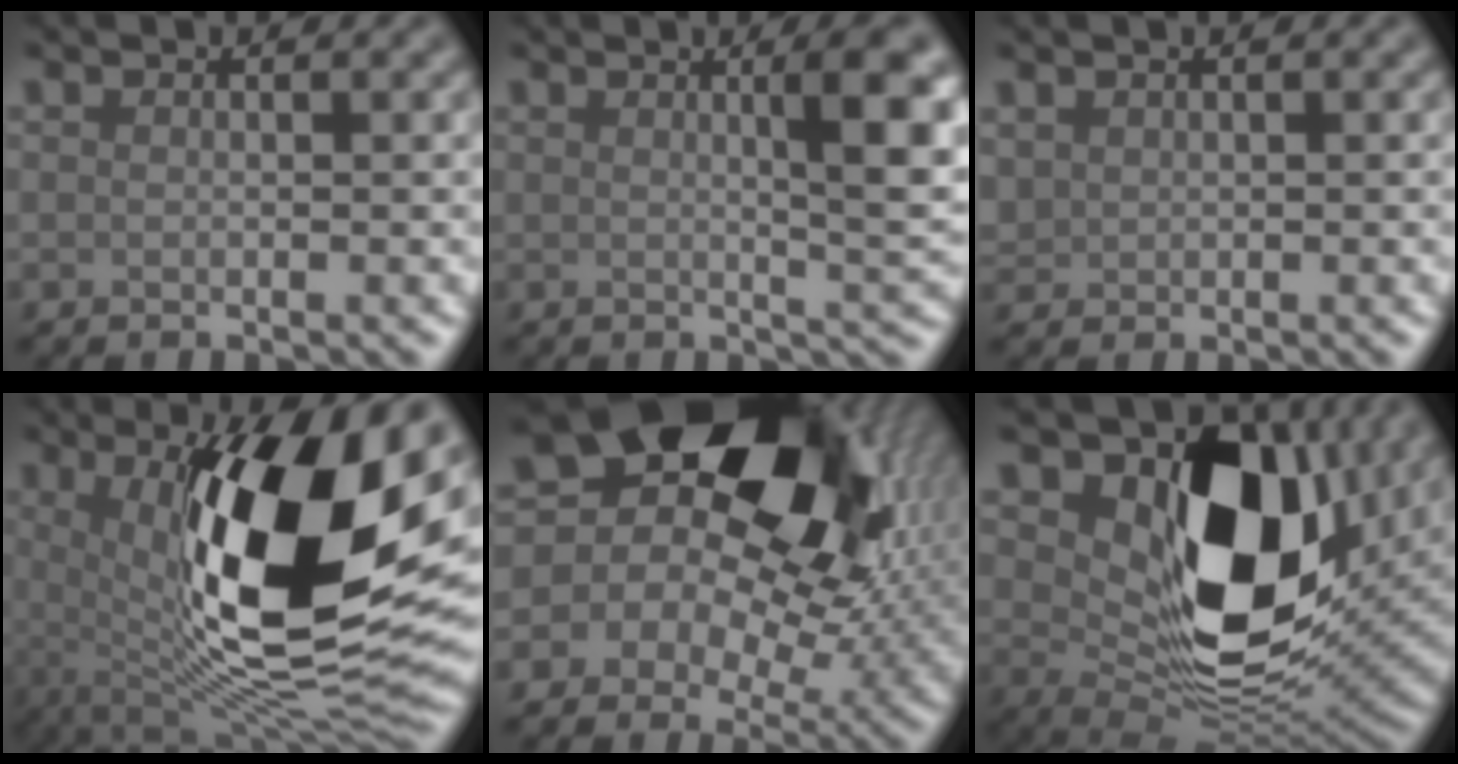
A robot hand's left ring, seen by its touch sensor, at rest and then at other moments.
{"total": 4.5, "force": [0.9, 0.7, 4.4], "torque": [-0.059, 0.005, 0.017]}
{"total": 1.6, "force": [0.6, 1.4, 0.3], "torque": [-0.013, 0.006, 0.016]}
{"total": 14.0, "force": [2.1, 4.6, 13.0], "torque": [-0.208, -0.011, 0.038]}
{"total": 20.4, "force": [6.6, 14.4, 12.9], "torque": [-0.195, 0.059, 0.097]}
{"total": 13.9, "force": [4.3, 8.1, 10.4], "torque": [-0.154, -0.011, 0.086]}